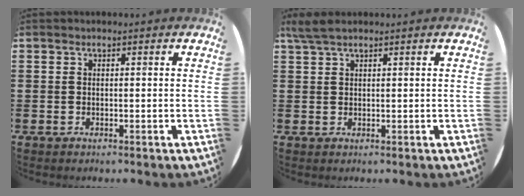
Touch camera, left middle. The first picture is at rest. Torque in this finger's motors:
{"motor_torque": [0.48, -0.28, 0.04, 0.06]}